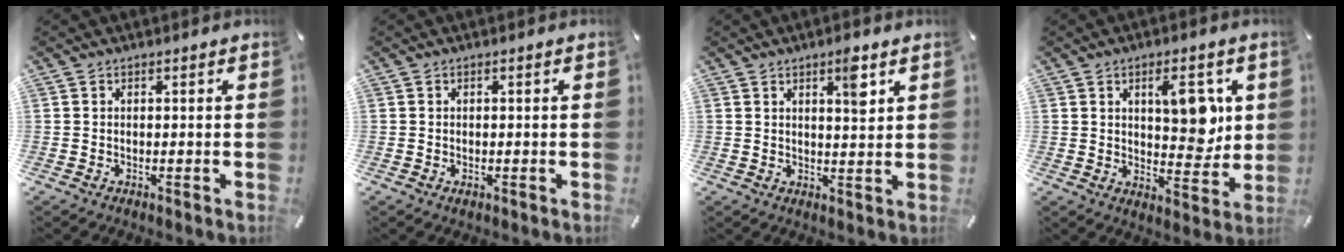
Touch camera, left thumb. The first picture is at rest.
{"total": 0.8, "force": [-0.3, 0.4, 0.6], "torque": [-0.010, -0.002, -0.005]}
{"total": 5.6, "force": [2.8, 1.6, 4.6], "torque": [-0.064, -0.012, 0.041]}
{"total": 10.3, "force": [3.6, 5.3, 8.0], "torque": [-0.099, -0.018, 0.055]}